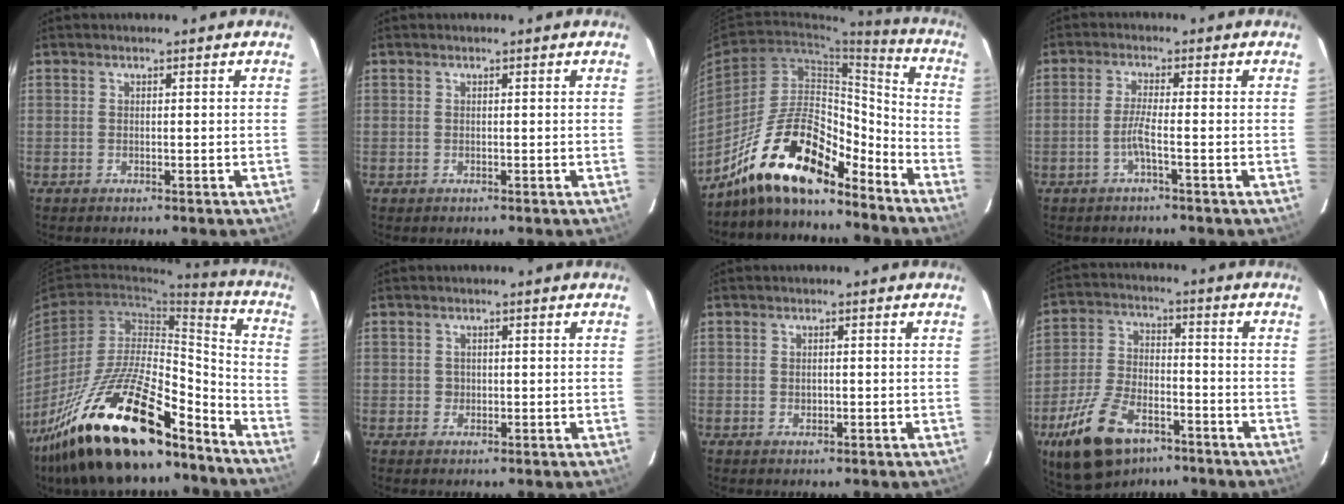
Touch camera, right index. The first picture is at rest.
{"total": 0.6, "force": [-0.3, 0.5, -0.1], "torque": [0.001, 0.002, -0.005]}
{"total": 18.4, "force": [-14.3, 5.6, 10.1], "torque": [-0.191, 0.012, -0.253]}
{"total": 2.9, "force": [-1.5, -0.4, 2.4], "torque": [-0.053, -0.002, -0.030]}
{"total": 27.7, "force": [-19.8, 8.9, 17.3], "torque": [-0.309, -0.013, -0.320]}
{"total": 1.4, "force": [-0.3, 1.3, 0.0], "torque": [0.003, 0.000, -0.001]}
{"total": 0.9, "force": [-0.2, 0.9, 0.3], "torque": [-0.005, 0.000, -0.002]}
{"total": 16.0, "force": [-9.7, 8.2, 9.7], "torque": [-0.209, -0.011, -0.171]}